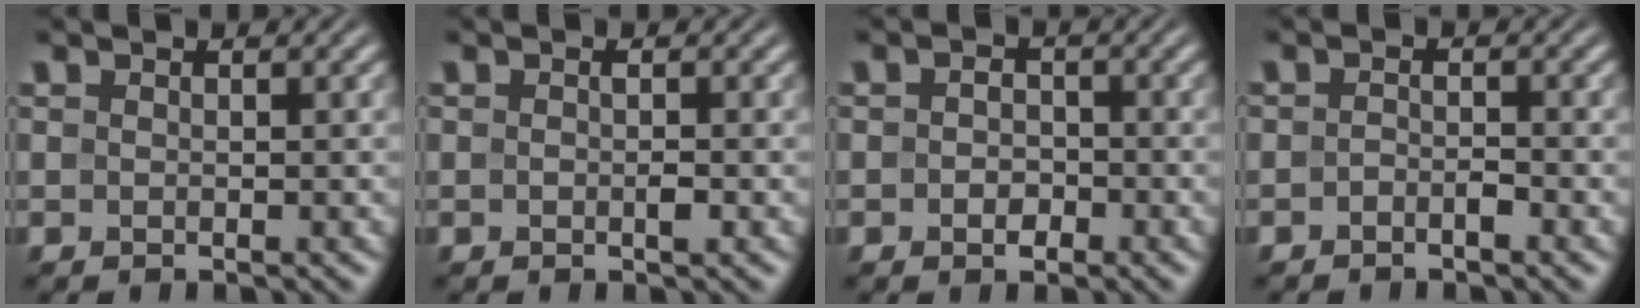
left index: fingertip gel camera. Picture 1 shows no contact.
{"total": 1.1, "force": [-0.3, 0.4, 1.0], "torque": [-0.018, 0.000, -0.004]}
{"total": 1.9, "force": [-0.6, 1.5, 1.1], "torque": [-0.015, 0.000, -0.016]}
{"total": 1.2, "force": [-0.8, 0.5, 0.8], "torque": [-0.015, 0.003, -0.015]}